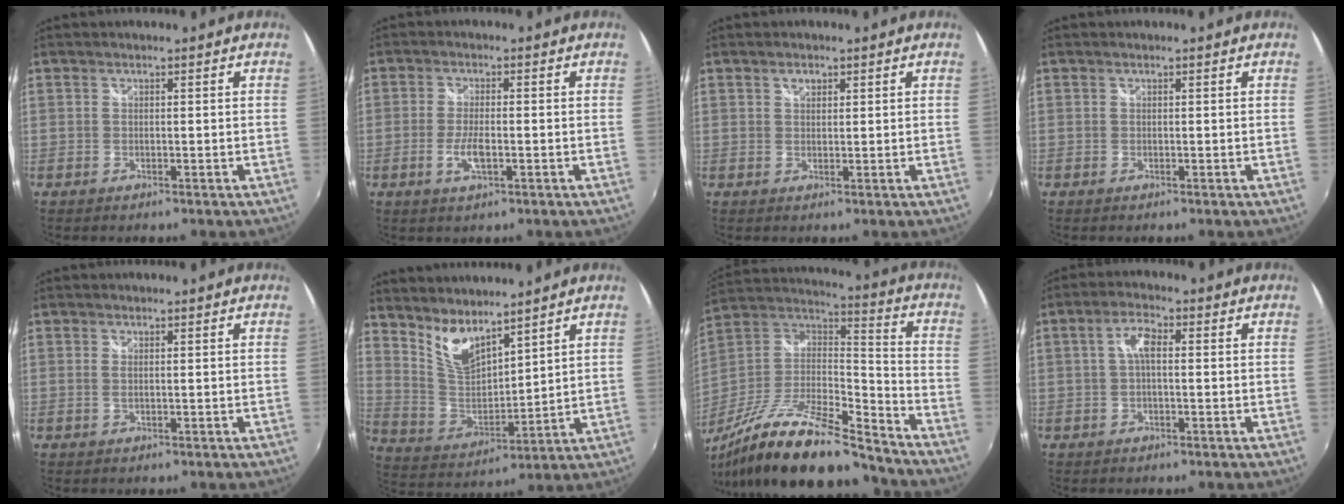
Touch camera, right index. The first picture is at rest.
{"total": 4.1, "force": [-1.3, 1.2, 3.8], "torque": [-0.083, -0.004, -0.025]}
{"total": 1.5, "force": [0.8, 1.0, 0.7], "torque": [-0.010, 0.003, 0.014]}
{"total": 0.0}
{"total": 0.7, "force": [0.3, 0.2, 0.6], "torque": [-0.014, 0.002, 0.005]}
{"total": 9.3, "force": [7.3, 3.1, 4.9], "torque": [-0.097, -0.011, 0.150]}
{"total": 24.8, "force": [-18.8, 5.9, 15.0], "torque": [-0.275, -0.035, -0.320]}
{"total": 3.8, "force": [0.2, 1.5, 3.5], "torque": [-0.070, 0.011, 0.004]}